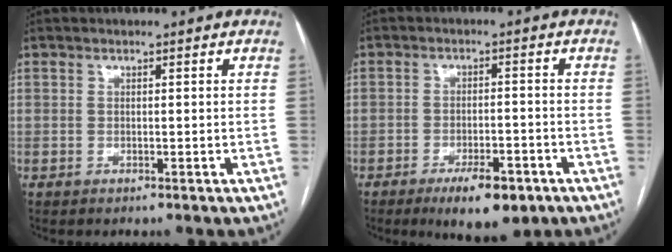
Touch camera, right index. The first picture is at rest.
{"total": 7.8, "force": [-4.8, 2.7, 5.6], "torque": [-0.084, -0.005, -0.067]}